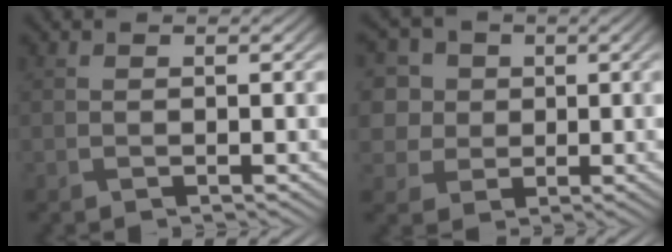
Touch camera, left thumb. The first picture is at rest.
{"total": 7.7, "force": [2.9, 6.5, 2.9], "torque": [-0.100, 0.014, 0.044]}